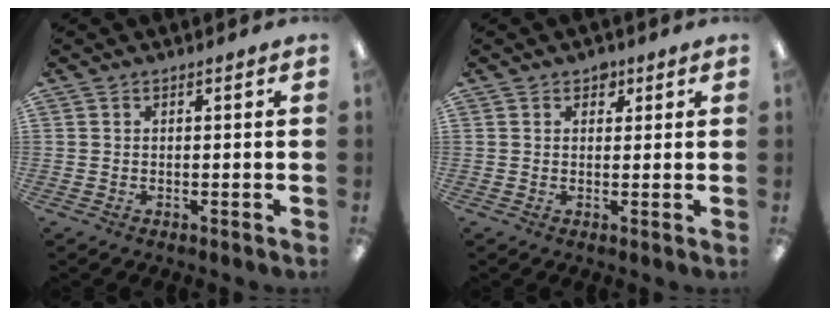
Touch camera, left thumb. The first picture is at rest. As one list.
[{"total": 2.4, "force": [1.4, 1.7, 0.9], "torque": [-0.005, -0.003, 0.022]}]